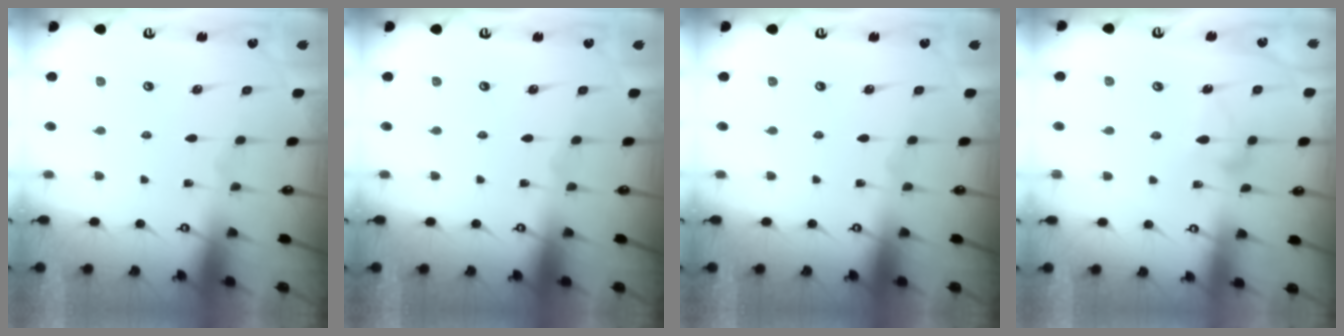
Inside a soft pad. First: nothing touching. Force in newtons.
{"total": 0.0}
{"total": 0.0}
{"total": 7.8, "press": 7.8, "slide": 0.2}